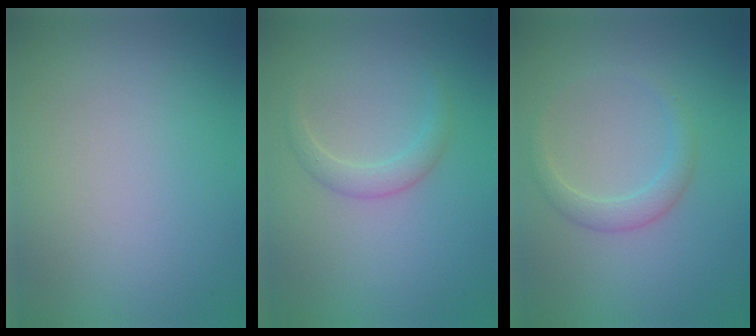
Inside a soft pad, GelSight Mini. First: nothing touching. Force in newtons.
{"total": 1.7, "press": 1.7, "slide": 0.1}
{"total": 1.9, "press": 1.9, "slide": 0.1}